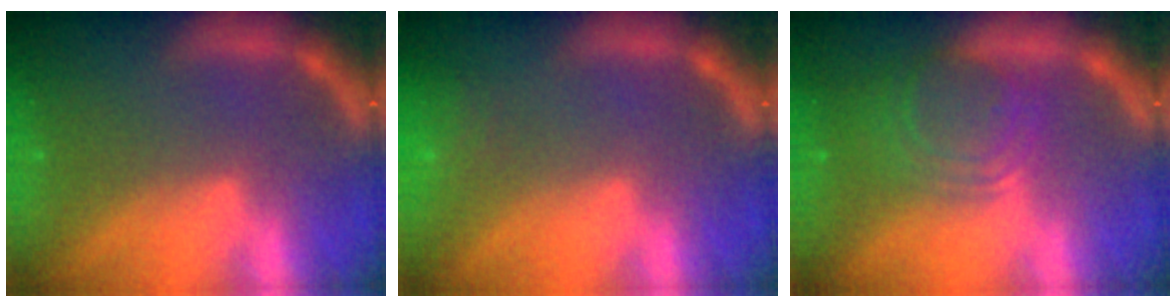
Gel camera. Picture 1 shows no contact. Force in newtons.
{"total": 3.0}
{"total": 7.1}